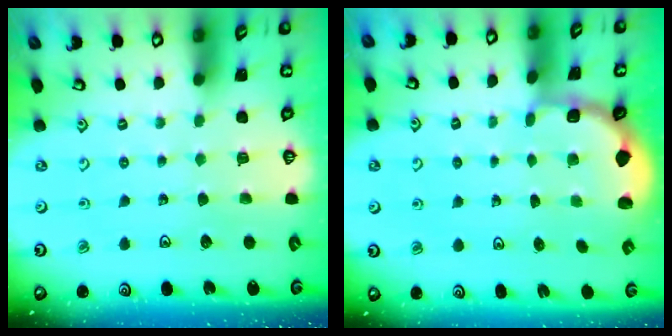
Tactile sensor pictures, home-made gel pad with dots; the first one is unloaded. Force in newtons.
{"total": 1.9, "press": 1.8, "slide": 0.7}